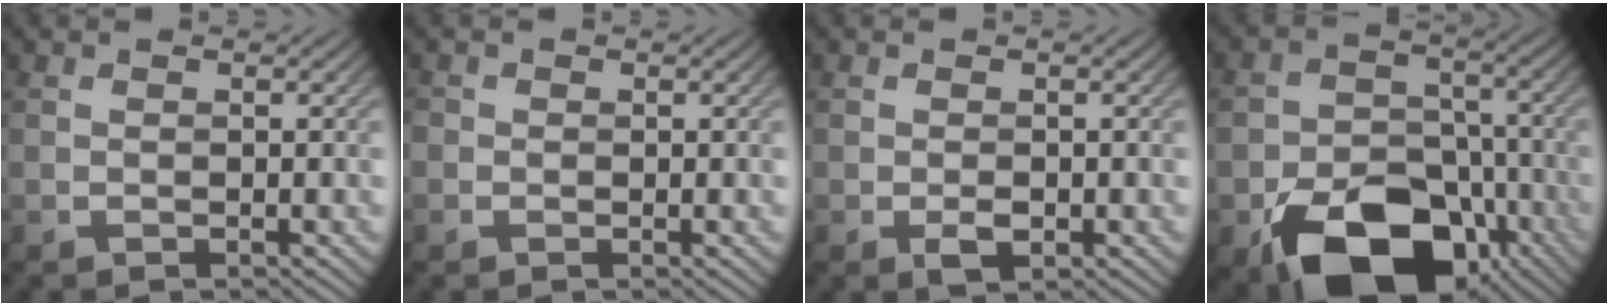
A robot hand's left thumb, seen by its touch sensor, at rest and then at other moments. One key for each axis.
{"total": 1.0, "fx": -0.2, "fy": 1.0, "fz": 0.1, "tx": 0.002, "ty": -0.004, "tz": -0.006}
{"total": 1.8, "fx": -0.7, "fy": 0.9, "fz": 1.3, "tx": -0.023, "ty": -0.004, "tz": -0.010}
{"total": 15.6, "fx": -8.2, "fy": 10.1, "fz": 8.7, "tx": -0.152, "ty": -0.039, "tz": -0.137}